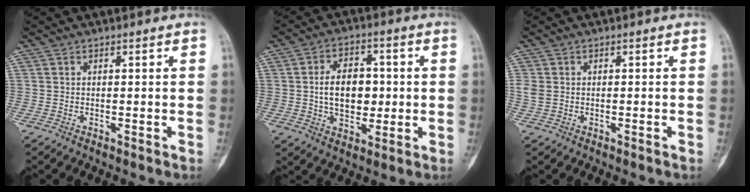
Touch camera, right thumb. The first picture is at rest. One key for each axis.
{"total": 10.3, "fx": 0.2, "fy": 6.8, "fz": 7.7, "tx": -0.099, "ty": 0.008, "tz": 0.003}
{"total": 1.8, "fx": -0.1, "fy": 1.4, "fz": 1.2, "tx": -0.037, "ty": 0.006, "tz": -0.003}